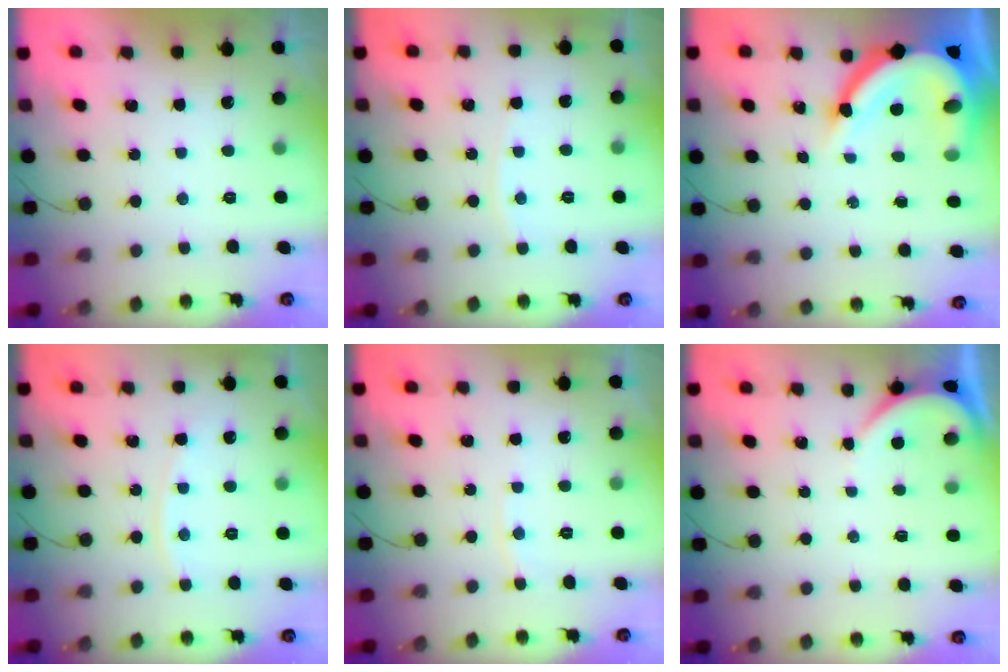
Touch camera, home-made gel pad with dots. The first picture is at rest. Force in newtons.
{"total": 2.3, "press": 2.2, "slide": 0.3}
{"total": 18.2, "press": 18.1, "slide": 2.0}
{"total": 5.2, "press": 5.2, "slide": 0.3}
{"total": 2.8, "press": 2.7, "slide": 0.4}
{"total": 2.6, "press": 2.6, "slide": 0.2}